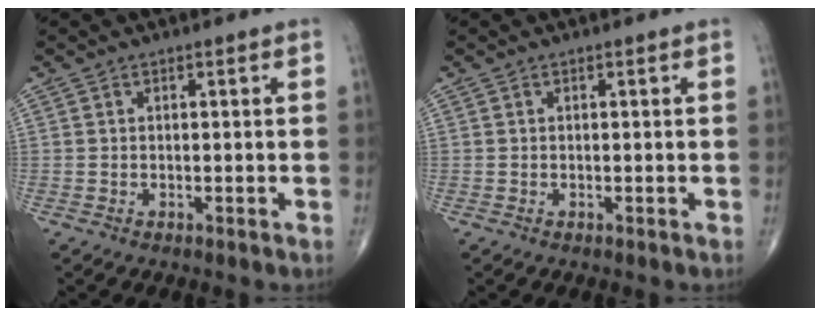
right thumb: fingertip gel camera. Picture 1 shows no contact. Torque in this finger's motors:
{"motor_torque": [-0.35, 0.35, -0.14, -0.13, 0.00]}